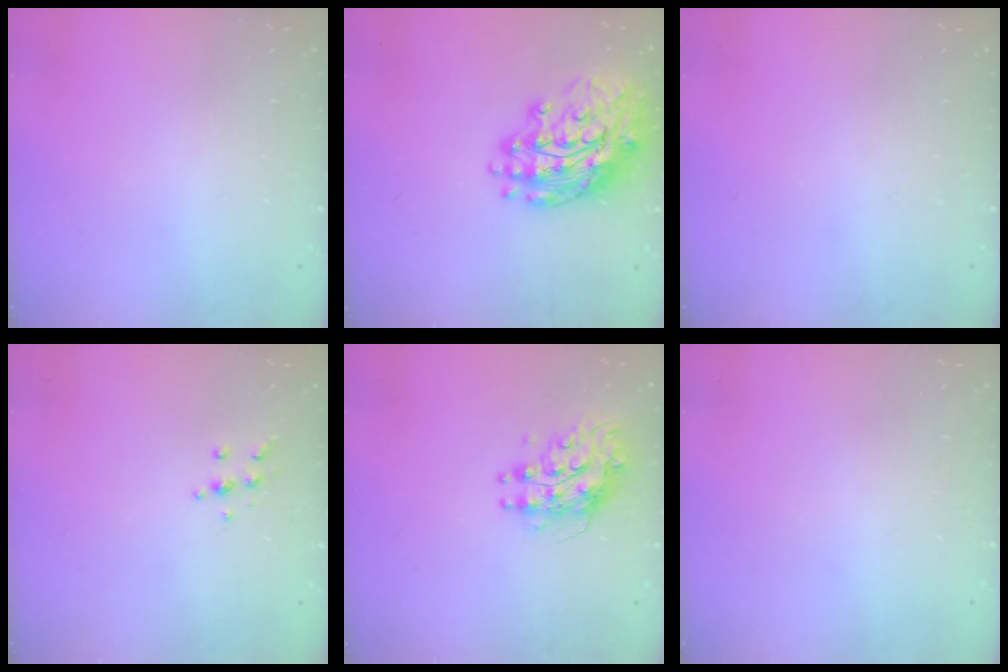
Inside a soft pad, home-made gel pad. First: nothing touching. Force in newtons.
{"total": 16.6, "press": 16.5, "slide": 1.7}
{"total": 0.0}
{"total": 5.4, "press": 5.3, "slide": 0.6}
{"total": 8.9, "press": 8.9, "slide": 0.5}
{"total": 0.0}